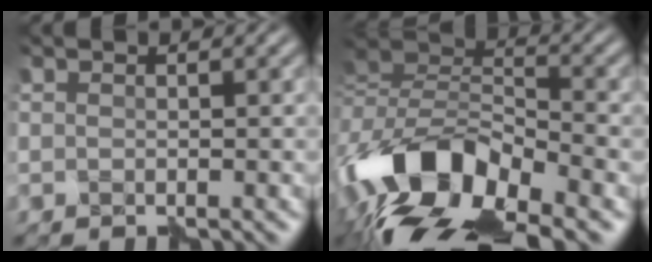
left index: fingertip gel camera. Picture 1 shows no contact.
{"total": 13.9, "force": [-7.2, 7.2, 9.6], "torque": [-0.205, -0.001, -0.124]}